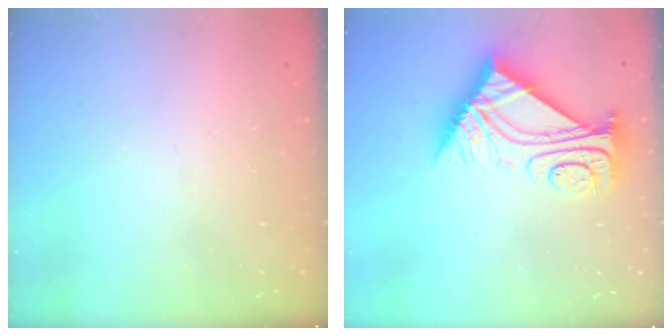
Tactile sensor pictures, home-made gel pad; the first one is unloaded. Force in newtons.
{"total": 11.2, "press": 11.2, "slide": 1.0}